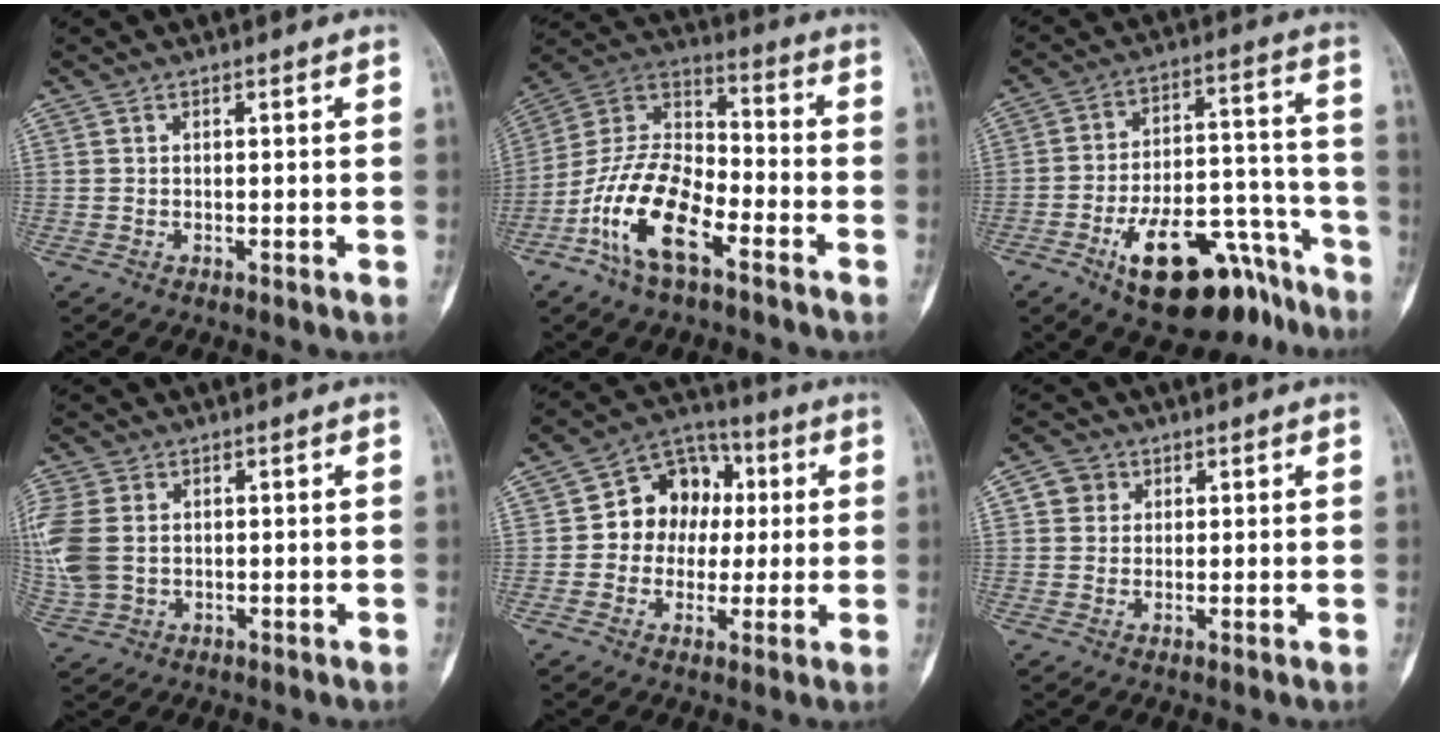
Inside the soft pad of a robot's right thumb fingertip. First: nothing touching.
{"total": 16.7, "force": [-8.2, 7.7, 12.3], "torque": [-0.231, 0.059, -0.161]}
{"total": 20.6, "force": [-12.7, 9.1, 13.5], "torque": [-0.167, 0.093, -0.193]}
{"total": 11.3, "force": [1.3, 8.3, 7.6], "torque": [-0.209, -0.001, 0.033]}
{"total": 12.0, "force": [1.1, 9.9, 6.8], "torque": [-0.054, 0.022, 0.006]}
{"total": 3.5, "force": [1.1, 3.2, 0.8], "torque": [0.007, -0.001, 0.013]}